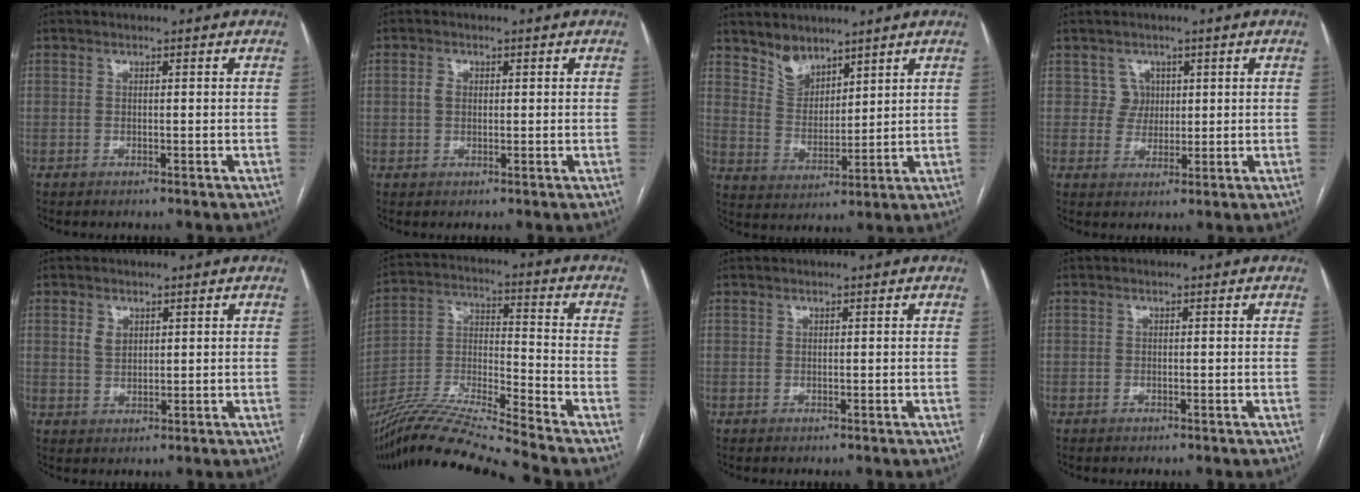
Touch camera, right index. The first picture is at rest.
{"total": 1.8, "force": [0.3, 1.4, 1.1], "torque": [-0.026, 0.009, 0.007]}
{"total": 5.8, "force": [4.8, 2.9, 1.6], "torque": [-0.034, 0.000, 0.102]}
{"total": 3.1, "force": [1.2, 2.9, -0.1], "torque": [0.007, 0.005, 0.019]}
{"total": 2.8, "force": [1.3, 2.0, 1.5], "torque": [-0.031, 0.002, 0.030]}
{"total": 15.8, "force": [-14.3, -2.3, 6.2], "torque": [-0.116, 0.000, -0.265]}
{"total": 0.0}
{"total": 0.0}